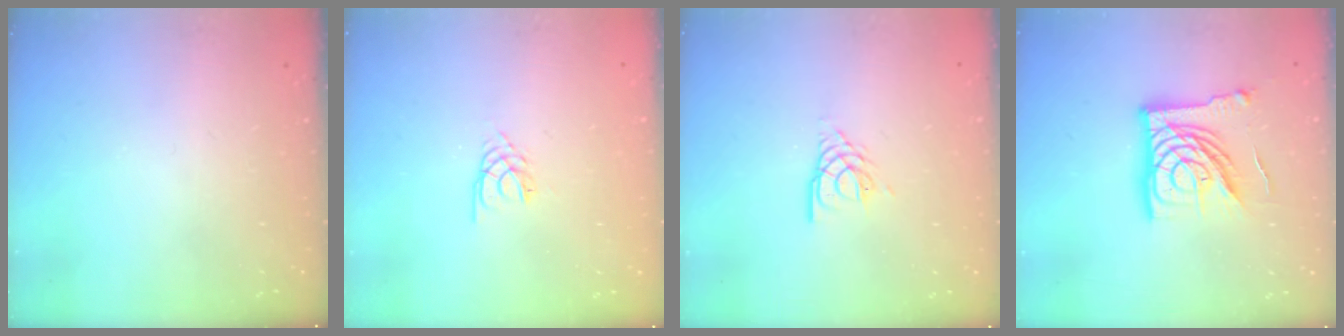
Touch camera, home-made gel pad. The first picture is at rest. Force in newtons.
{"total": 2.7, "press": 2.6, "slide": 0.4}
{"total": 2.6, "press": 2.5, "slide": 0.4}
{"total": 17.0, "press": 16.9, "slide": 0.9}